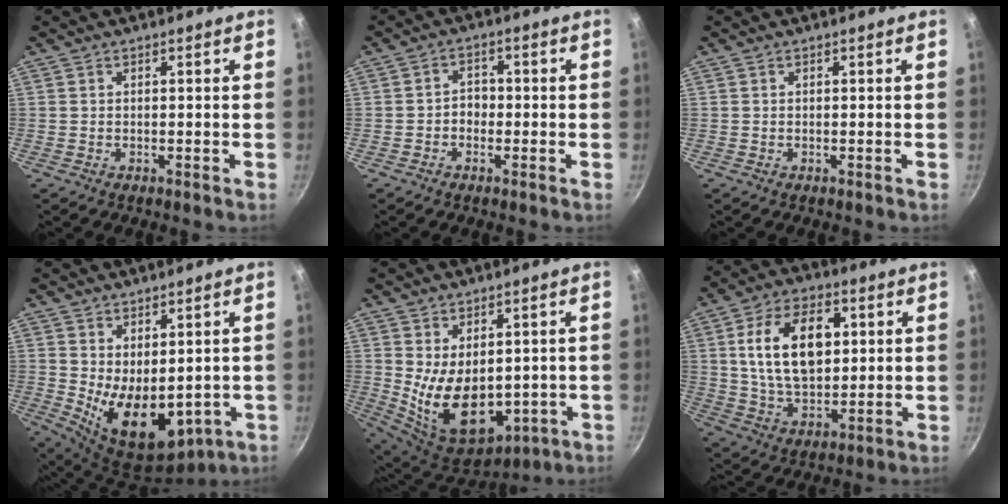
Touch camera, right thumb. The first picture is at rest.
{"total": 3.0, "force": [-1.0, 2.4, 1.4], "torque": [-0.001, 0.014, -0.019]}
{"total": 0.0}
{"total": 12.1, "force": [0.6, 7.4, 9.6], "torque": [-0.129, -0.036, 0.038]}
{"total": 15.0, "force": [-0.1, 9.7, 11.4], "torque": [-0.163, -0.034, 0.034]}
{"total": 16.4, "force": [3.4, 10.1, 12.4], "torque": [-0.190, -0.005, 0.061]}